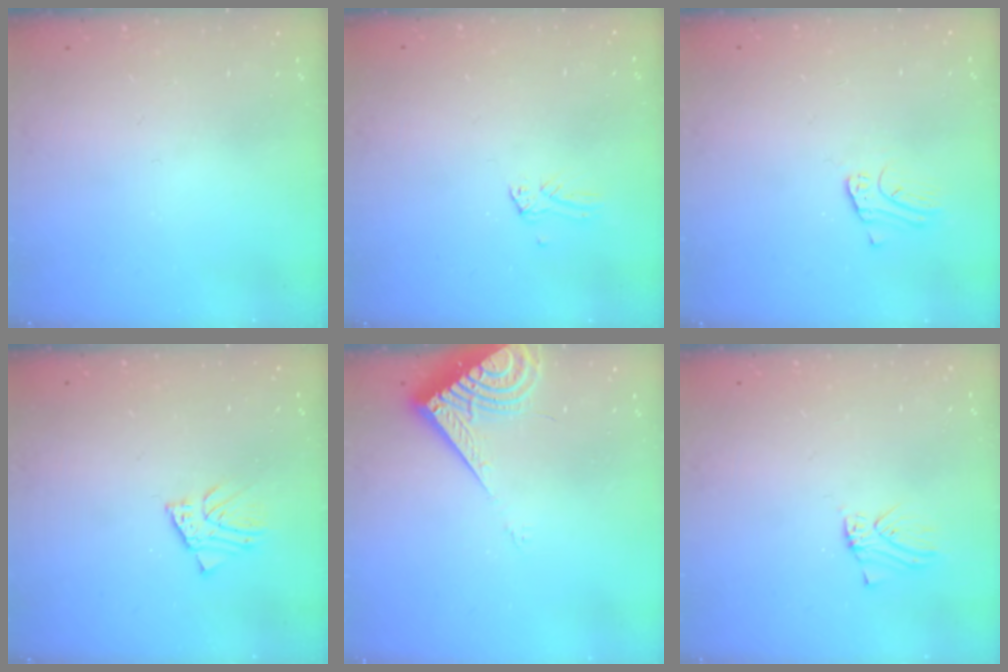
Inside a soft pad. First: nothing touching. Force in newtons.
{"total": 0.0}
{"total": 3.0, "press": 3.0, "slide": 0.3}
{"total": 3.2, "press": 3.2, "slide": 0.2}
{"total": 8.1, "press": 8.0, "slide": 1.2}
{"total": 1.7, "press": 1.7, "slide": 0.2}